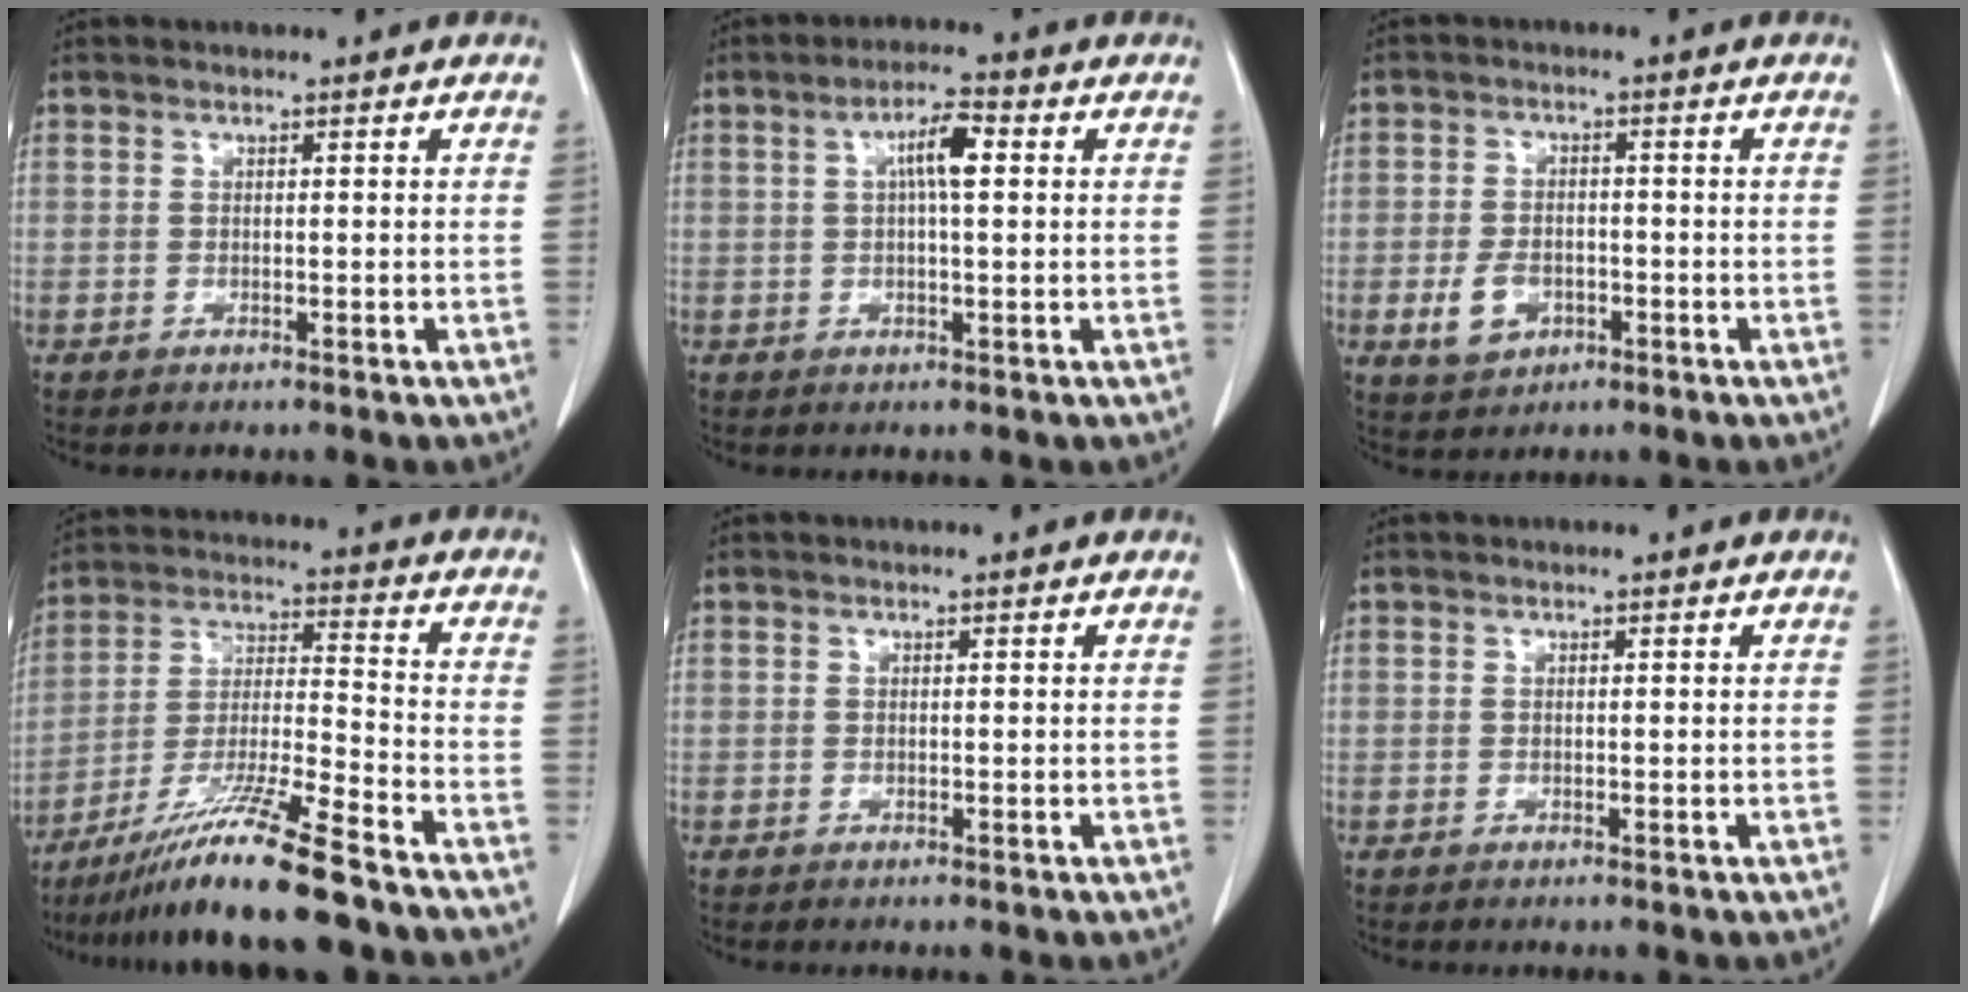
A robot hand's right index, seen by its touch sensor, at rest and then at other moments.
{"total": 5.0, "force": [1.1, 0.8, 4.8], "torque": [-0.088, 0.012, 0.018]}
{"total": 5.1, "force": [-1.9, 3.5, 3.2], "torque": [-0.064, 0.001, -0.026]}
{"total": 15.1, "force": [-11.5, -0.6, 9.8], "torque": [-0.187, -0.026, -0.206]}
{"total": 0.0}
{"total": 0.0}